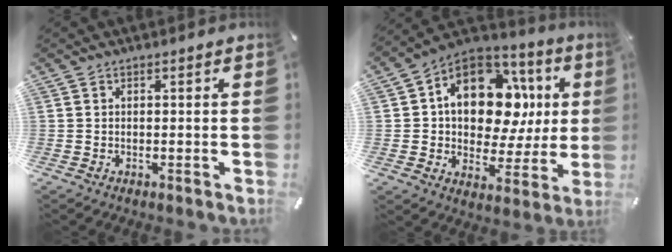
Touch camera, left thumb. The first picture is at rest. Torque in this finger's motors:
{"motor_torque": [2.53, 2.48, 0.53, -0.11, 0.35]}